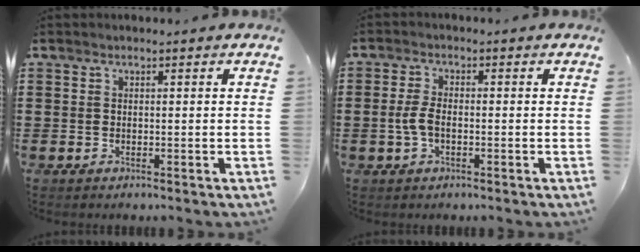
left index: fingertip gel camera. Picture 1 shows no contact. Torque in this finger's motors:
{"motor_torque": [0.55, 0.55, 0.13, 0.04]}